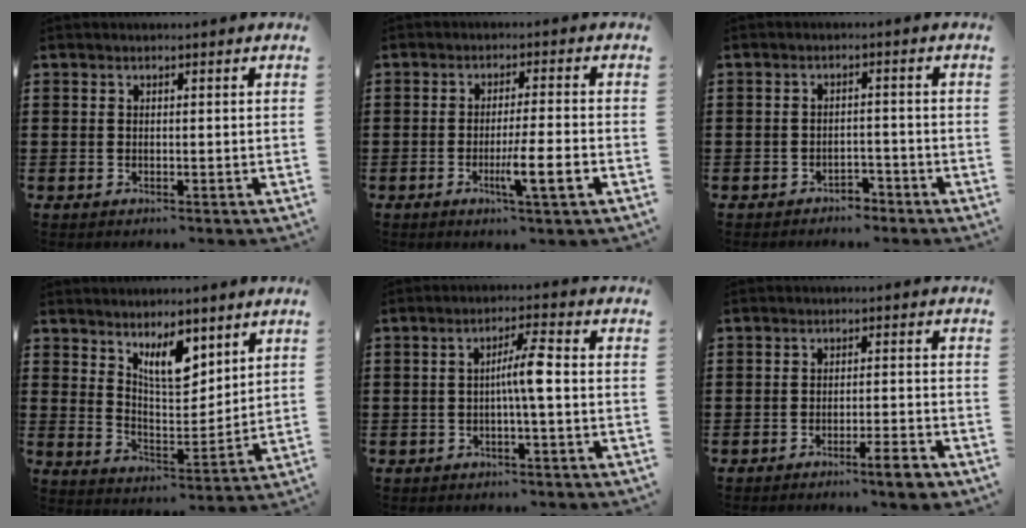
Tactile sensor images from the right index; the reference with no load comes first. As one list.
[{"total": 5.9, "force": [-2.3, 0.1, 5.5], "torque": [-0.087, -0.011, -0.038]}, {"total": 2.4, "force": [-2.3, 0.6, 0.3], "torque": [-0.012, 0.001, -0.048]}, {"total": 7.9, "force": [5.3, 3.2, 4.9], "torque": [-0.086, -0.021, 0.092]}, {"total": 4.9, "force": [-0.5, 0.3, 4.9], "torque": [-0.089, 0.003, -0.015]}, {"total": 4.4, "force": [-3.2, 0.2, 3.0], "torque": [-0.047, -0.008, -0.054]}]